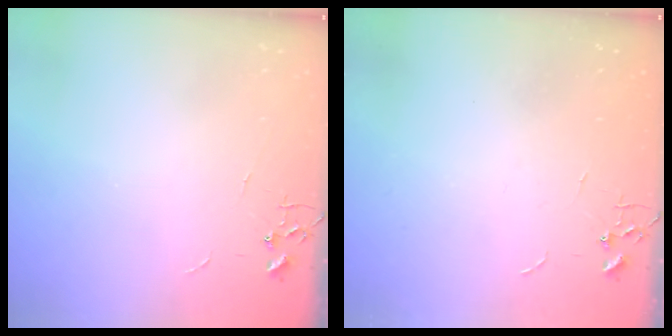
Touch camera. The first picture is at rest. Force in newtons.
{"total": 0.0}